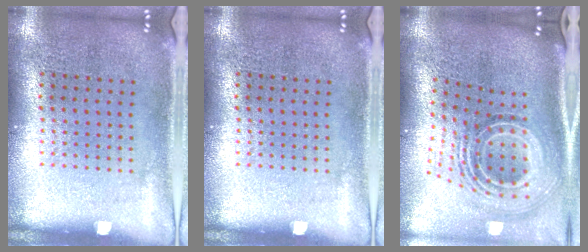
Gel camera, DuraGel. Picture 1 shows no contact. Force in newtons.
{"total": 0.0}
{"total": 2.4, "press": 1.6, "slide": 1.7}